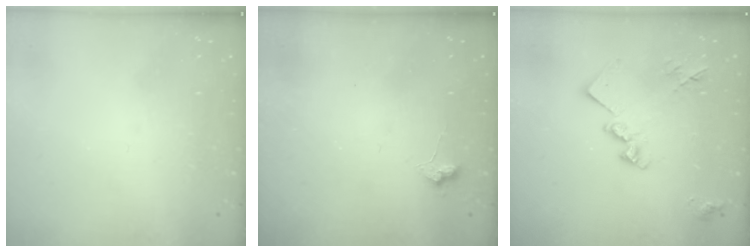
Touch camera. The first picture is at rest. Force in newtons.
{"total": 7.0, "press": 6.9, "slide": 0.8}
{"total": 14.6, "press": 14.5, "slide": 0.6}